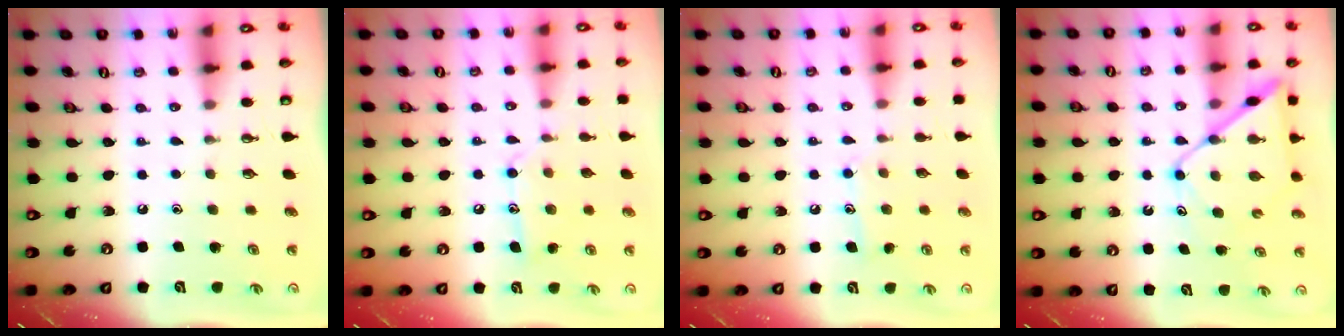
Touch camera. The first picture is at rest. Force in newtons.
{"total": 11.1, "press": 11.0, "slide": 0.6}
{"total": 8.3, "press": 8.3, "slide": 0.6}
{"total": 11.7, "press": 11.6, "slide": 1.0}